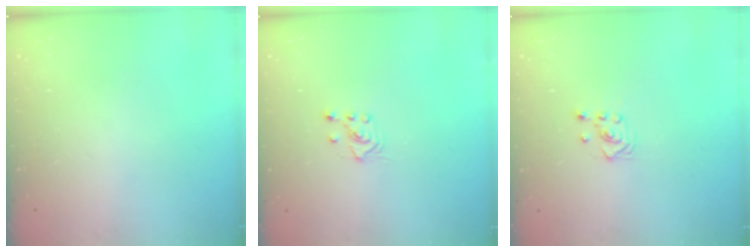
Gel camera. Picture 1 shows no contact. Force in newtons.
{"total": 2.6, "press": 2.4, "slide": 0.8}
{"total": 3.0, "press": 2.6, "slide": 1.5}